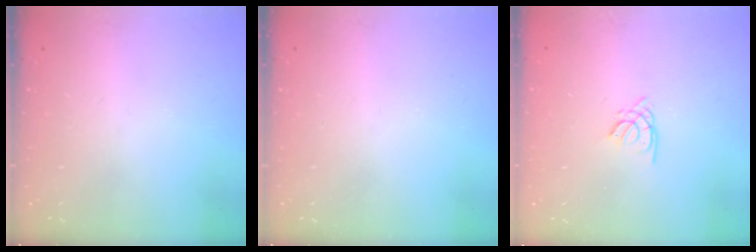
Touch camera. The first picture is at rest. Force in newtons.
{"total": 0.0}
{"total": 1.3, "press": 1.3, "slide": 0.4}